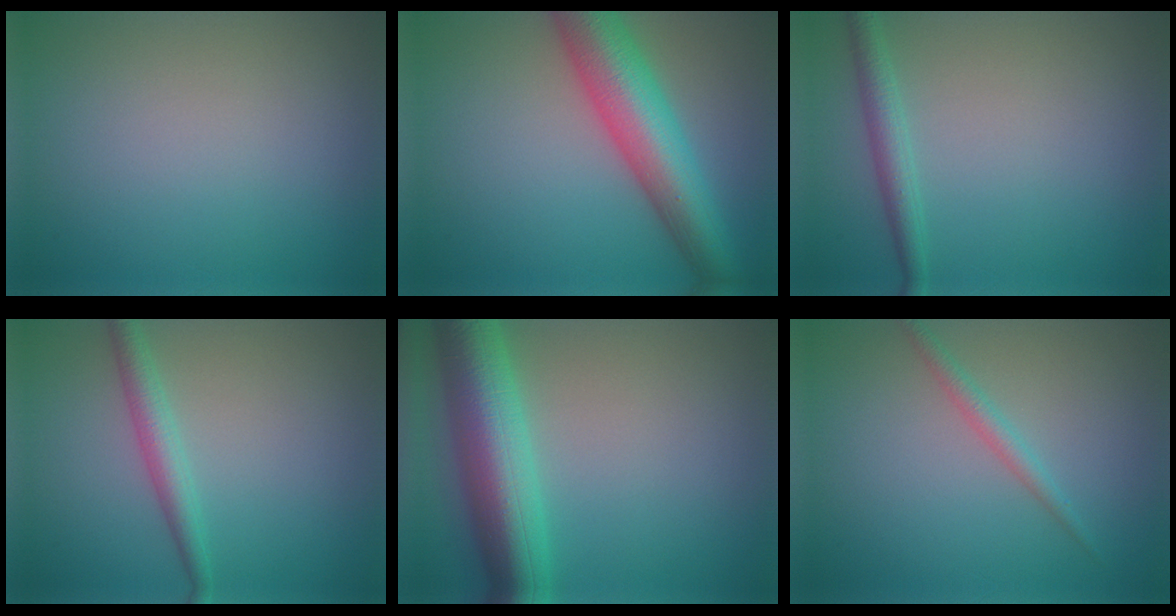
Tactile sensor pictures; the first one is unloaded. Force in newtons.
{"total": 9.0, "press": 9.0, "slide": 0.3}
{"total": 2.3, "press": 2.2, "slide": 0.1}
{"total": 2.6, "press": 2.6, "slide": 0.1}
{"total": 9.3, "press": 9.3, "slide": 0.1}
{"total": 1.6, "press": 1.6, "slide": 0.0}